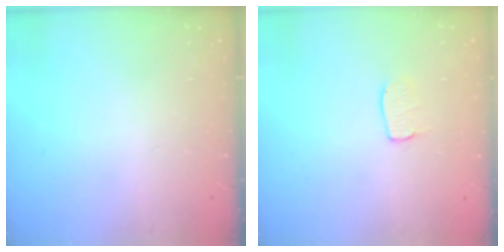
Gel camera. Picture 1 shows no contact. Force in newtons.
{"total": 4.5, "press": 4.5, "slide": 0.3}